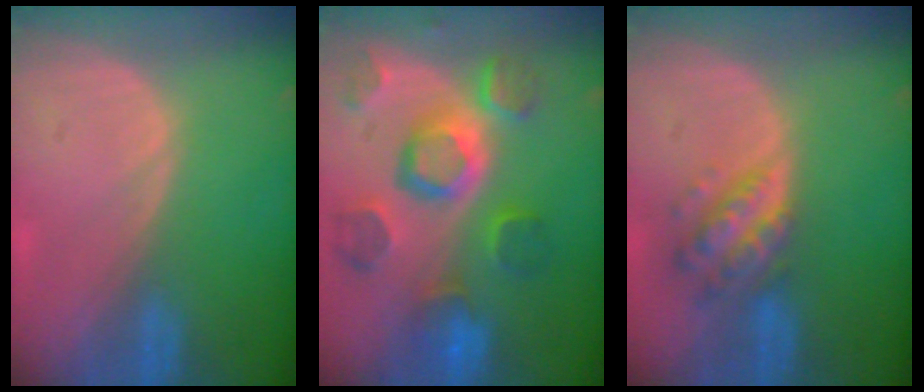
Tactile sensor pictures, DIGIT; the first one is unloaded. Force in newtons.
{"total": 11.7, "press": 10.2, "slide": 5.7}
{"total": 6.4, "press": 5.7, "slide": 2.8}